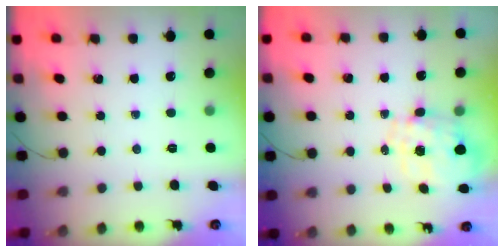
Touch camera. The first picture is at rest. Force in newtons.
{"total": 1.9, "press": 1.5, "slide": 1.1}